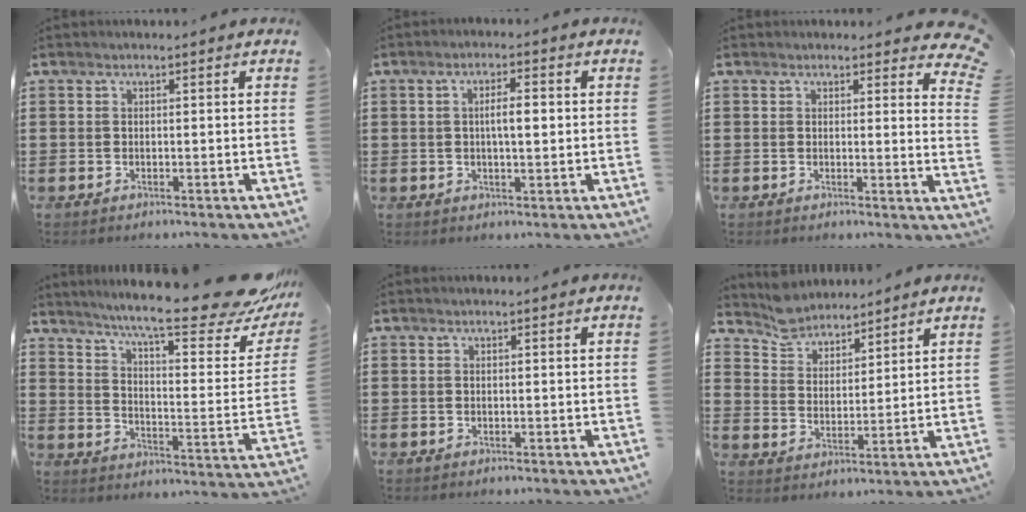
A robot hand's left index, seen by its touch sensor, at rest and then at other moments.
{"total": 4.0, "force": [0.2, 1.3, 3.8], "torque": [-0.063, 0.002, -0.001]}
{"total": 2.4, "force": [2.2, 0.6, 0.8], "torque": [-0.010, -0.010, 0.038]}
{"total": 14.4, "force": [12.0, 0.5, 7.9], "torque": [-0.146, -0.085, 0.193]}
{"total": 0.0}
{"total": 5.5, "force": [5.2, 1.6, -0.1], "torque": [-0.023, -0.013, 0.099]}